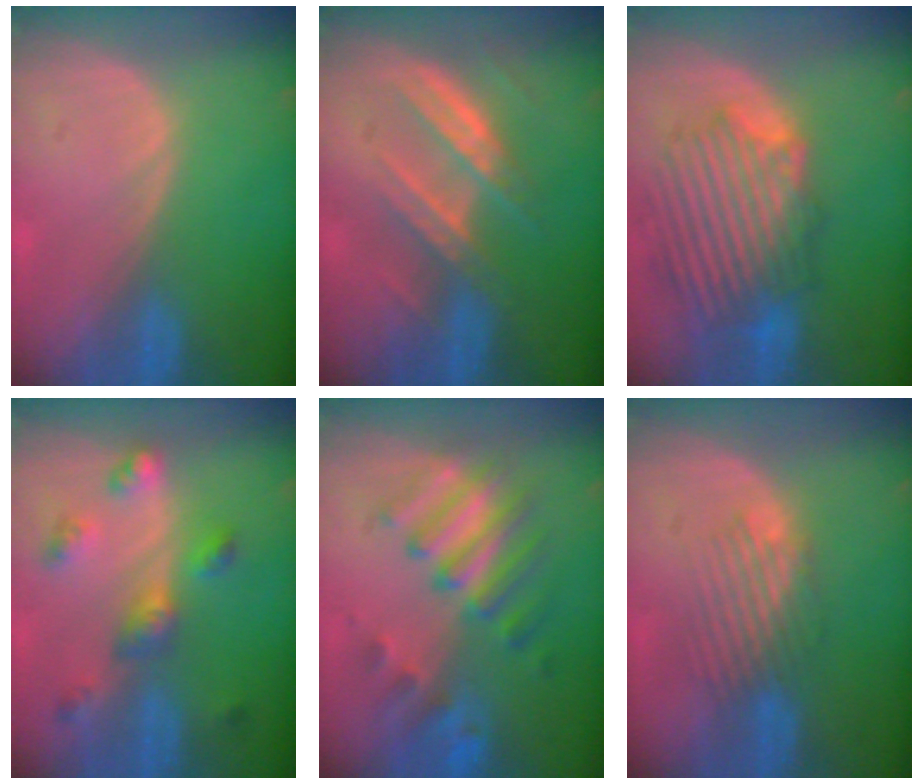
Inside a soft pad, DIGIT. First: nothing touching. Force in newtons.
{"total": 7.2, "press": 6.8, "slide": 2.2}
{"total": 9.7, "press": 9.6, "slide": 1.1}
{"total": 6.0, "press": 5.8, "slide": 1.7}
{"total": 8.8, "press": 8.1, "slide": 3.3}
{"total": 4.8, "press": 4.4, "slide": 1.9}